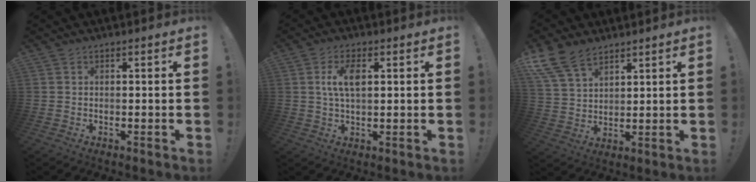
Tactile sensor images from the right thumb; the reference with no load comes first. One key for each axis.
{"total": 6.5, "fx": 1.5, "fy": 3.1, "fz": 5.5, "tx": -0.103, "ty": 0.001, "tz": 0.022}
{"total": 11.7, "fx": 8.2, "fy": 6.3, "fz": 5.4, "tx": -0.114, "ty": -0.035, "tz": 0.164}